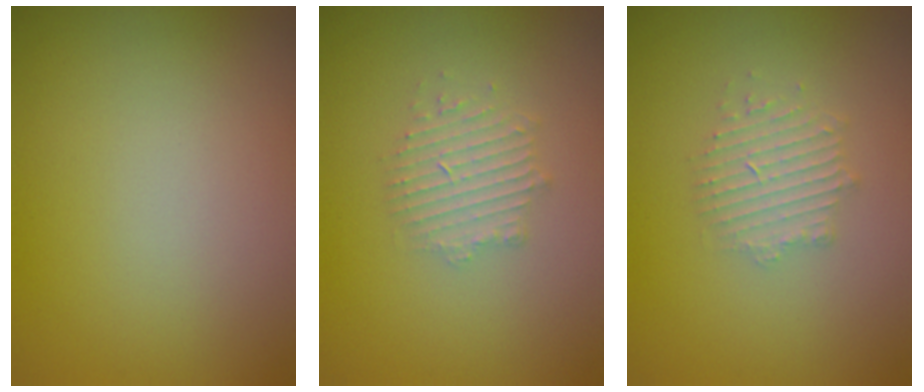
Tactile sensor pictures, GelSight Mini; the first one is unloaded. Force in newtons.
{"total": 2.4, "press": 2.4, "slide": 0.3}
{"total": 2.4, "press": 2.4, "slide": 0.3}